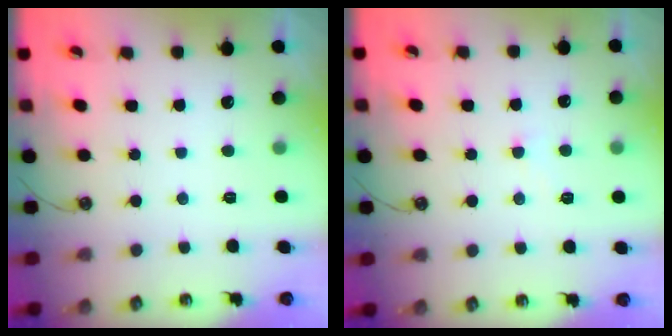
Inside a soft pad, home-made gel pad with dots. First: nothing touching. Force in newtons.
{"total": 0.6, "press": 0.3, "slide": 0.6}